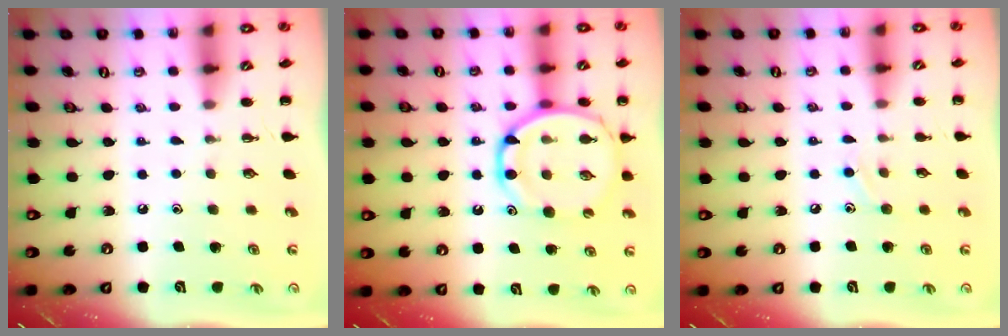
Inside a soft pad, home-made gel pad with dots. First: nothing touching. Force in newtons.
{"total": 14.3, "press": 13.9, "slide": 3.3}
{"total": 6.3, "press": 5.9, "slide": 2.1}